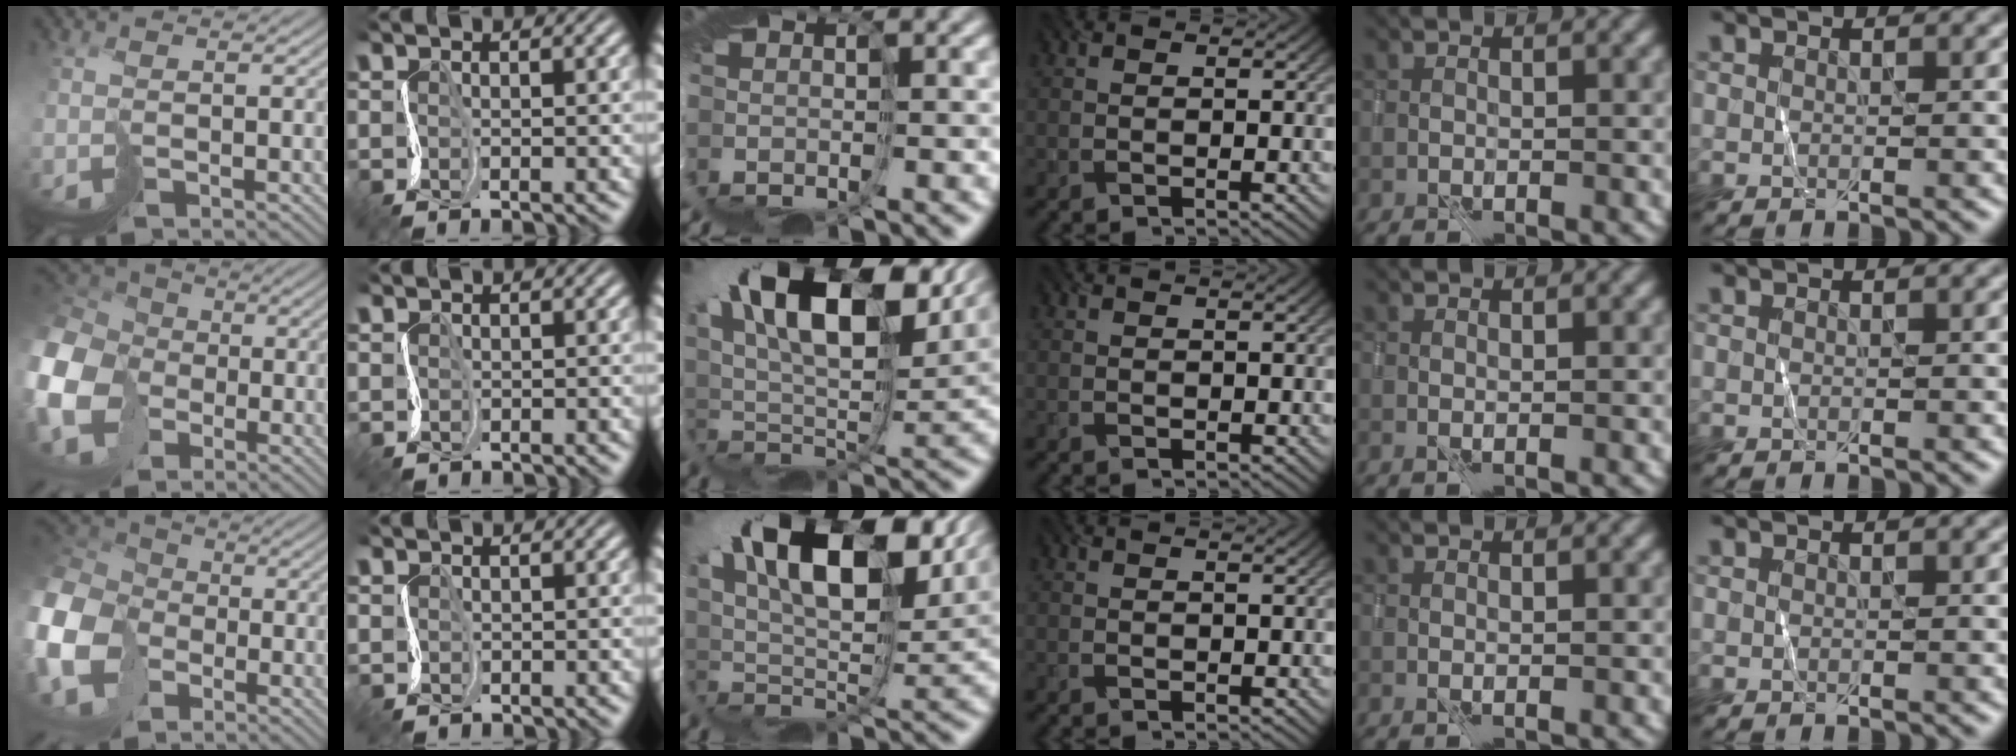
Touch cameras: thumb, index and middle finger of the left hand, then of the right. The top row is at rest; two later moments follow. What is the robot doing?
{"motion": "cut", "object": "tissue"}